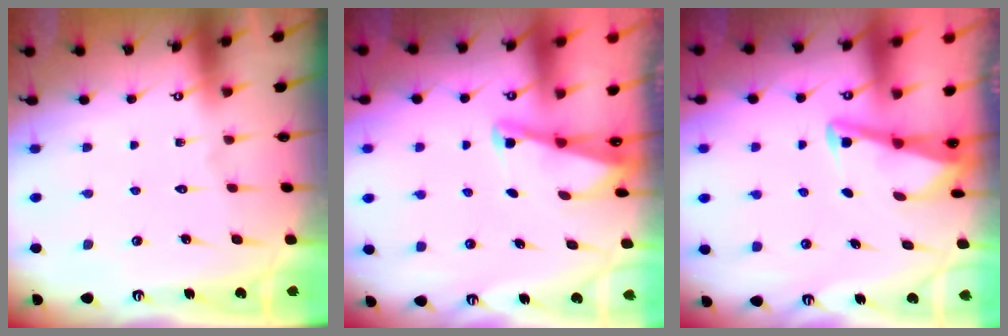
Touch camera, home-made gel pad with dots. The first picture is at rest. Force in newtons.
{"total": 2.1, "press": 2.0, "slide": 0.3}
{"total": 3.4, "press": 3.4, "slide": 0.3}